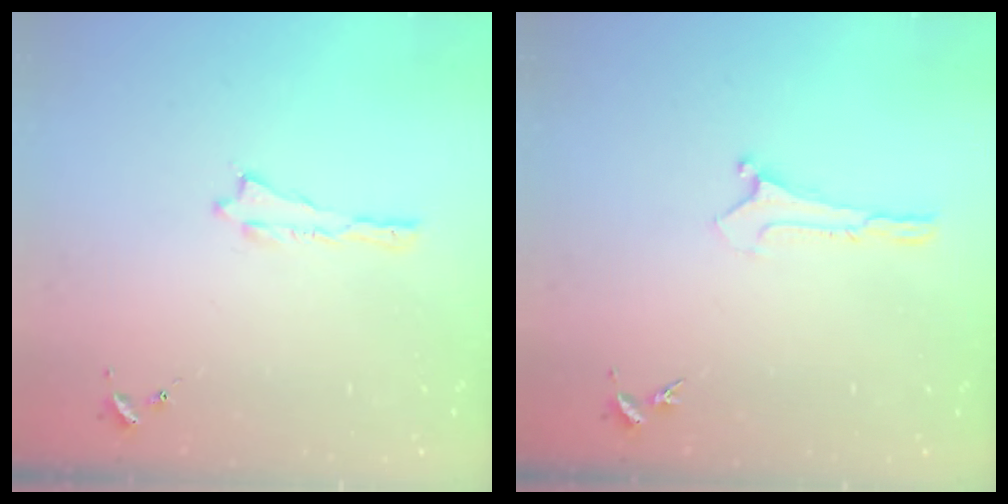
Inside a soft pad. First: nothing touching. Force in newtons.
{"total": 0.0}